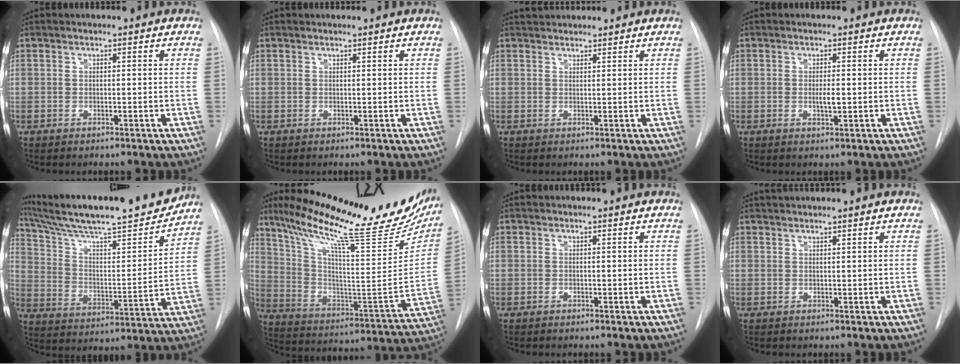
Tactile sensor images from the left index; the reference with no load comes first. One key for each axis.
{"total": 0.9, "fx": 0.9, "fy": -0.1, "fz": 0.1, "tx": -0.007, "ty": 0.011, "tz": 0.018}
{"total": 4.1, "fx": 3.9, "fy": 0.7, "fz": 0.8, "tx": -0.013, "ty": 0.037, "tz": 0.061}
{"total": 1.5, "fx": 0.0, "fy": 0.3, "fz": 1.5, "tx": -0.028, "ty": -0.002, "tz": 0.000}
{"total": 23.2, "fx": 20.7, "fy": 2.0, "fz": 10.2, "tx": -0.174, "ty": -0.022, "tz": 0.316}
{"total": 31.7, "fx": 24.8, "fy": 5.4, "fz": 19.0, "tx": -0.305, "ty": -0.036, "tz": 0.350}
{"total": 0.0}
{"total": 2.7, "fx": 2.5, "fy": -0.4, "fz": 1.0, "tx": -0.009, "ty": 0.024, "tz": 0.047}